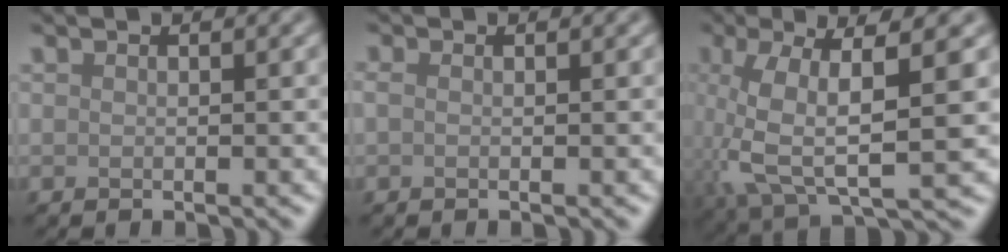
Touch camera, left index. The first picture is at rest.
{"total": 0.9, "force": [0.3, 0.4, 0.7], "torque": [-0.017, -0.002, 0.001]}
{"total": 8.8, "force": [0.5, 2.8, 8.3], "torque": [-0.167, -0.001, 0.006]}